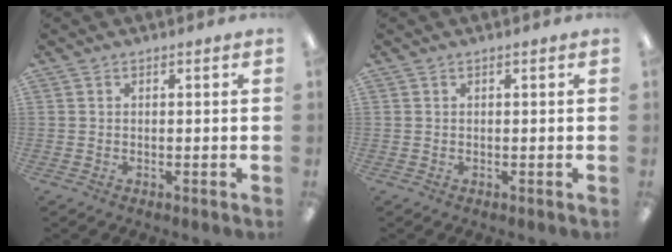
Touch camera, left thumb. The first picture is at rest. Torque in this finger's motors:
{"motor_torque": [0.00, 0.00, -0.11, -0.11, 0.00]}